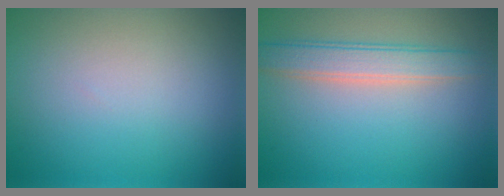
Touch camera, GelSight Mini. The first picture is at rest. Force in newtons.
{"total": 3.4, "press": 3.4, "slide": 0.1}